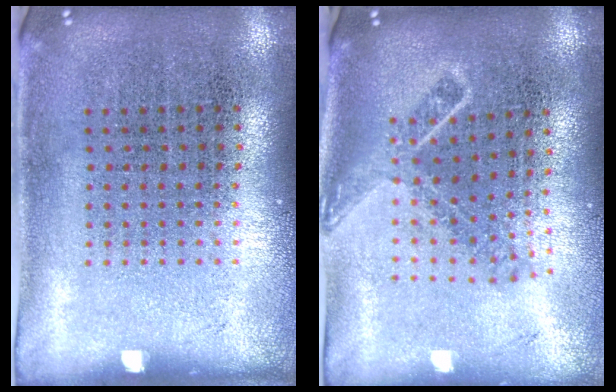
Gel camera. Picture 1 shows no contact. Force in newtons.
{"total": 1.7, "press": 1.3, "slide": 1.2}